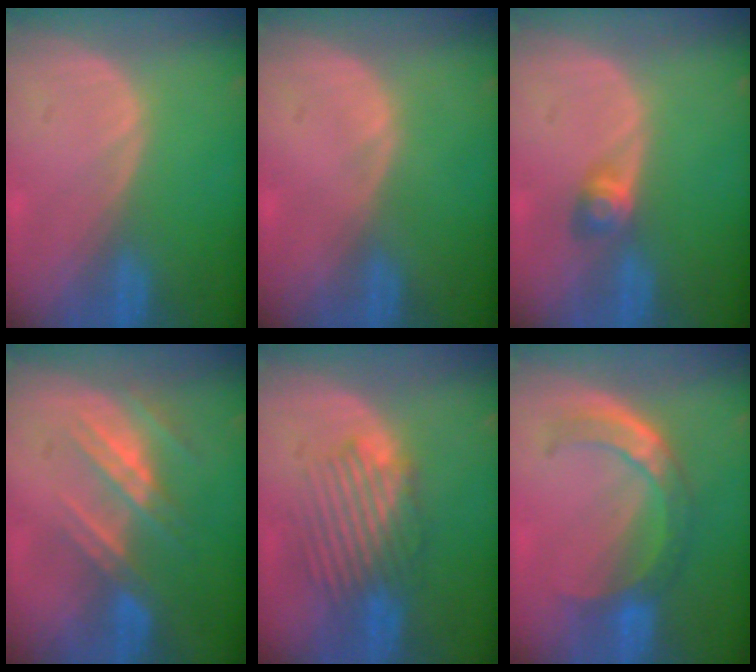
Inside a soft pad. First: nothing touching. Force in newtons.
{"total": 0.0}
{"total": 2.9, "press": 2.6, "slide": 1.4}
{"total": 7.5, "press": 6.6, "slide": 3.4}
{"total": 6.6, "press": 6.4, "slide": 1.6}
{"total": 7.3, "press": 6.4, "slide": 3.5}